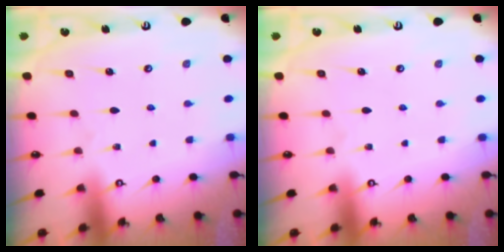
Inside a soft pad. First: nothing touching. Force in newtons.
{"total": 0.0}